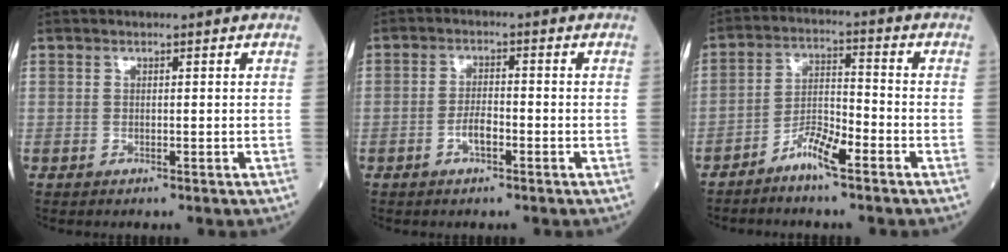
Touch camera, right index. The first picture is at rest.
{"total": 2.8, "force": [-1.3, 1.0, 2.4], "torque": [-0.047, 0.002, -0.025]}
{"total": 5.8, "force": [-4.0, 0.7, 4.1], "torque": [-0.081, 0.005, -0.079]}